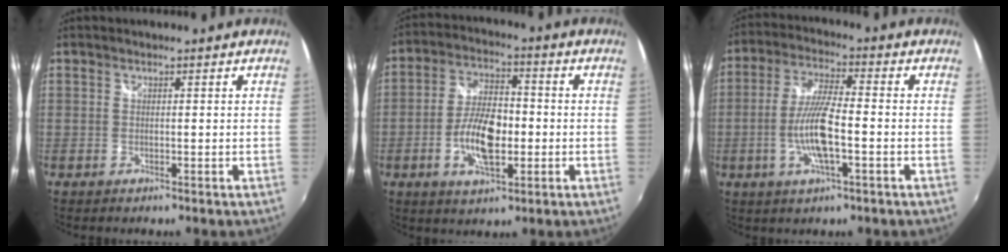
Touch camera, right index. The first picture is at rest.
{"total": 10.8, "force": [-2.5, 5.1, 9.2], "torque": [-0.181, 0.003, -0.044]}
{"total": 9.9, "force": [-2.7, 1.9, 9.4], "torque": [-0.189, -0.003, -0.052]}